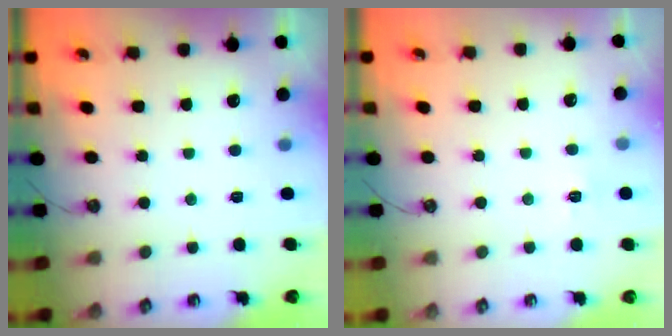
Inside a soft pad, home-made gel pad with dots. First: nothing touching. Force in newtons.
{"total": 4.0, "press": 4.0, "slide": 0.5}